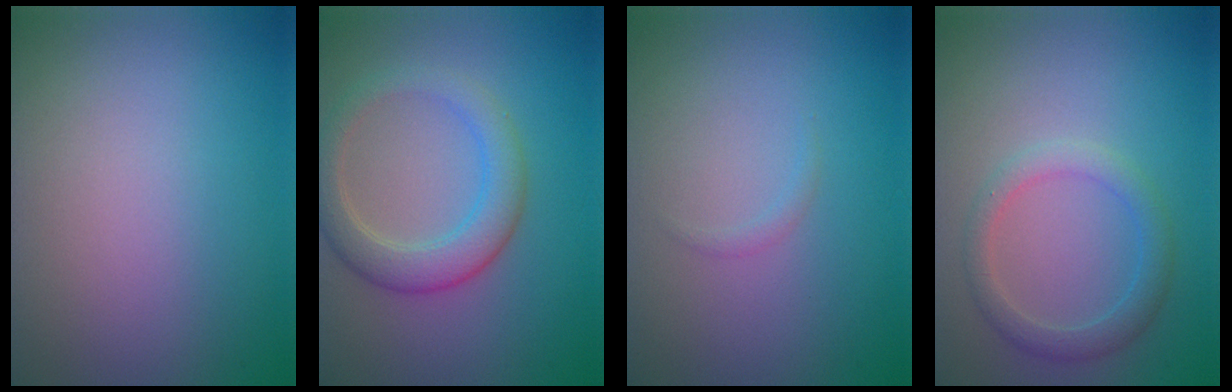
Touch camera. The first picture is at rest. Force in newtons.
{"total": 4.0, "press": 4.0, "slide": 0.2}
{"total": 0.5, "press": 0.5, "slide": 0.1}
{"total": 2.3, "press": 2.3, "slide": 0.1}